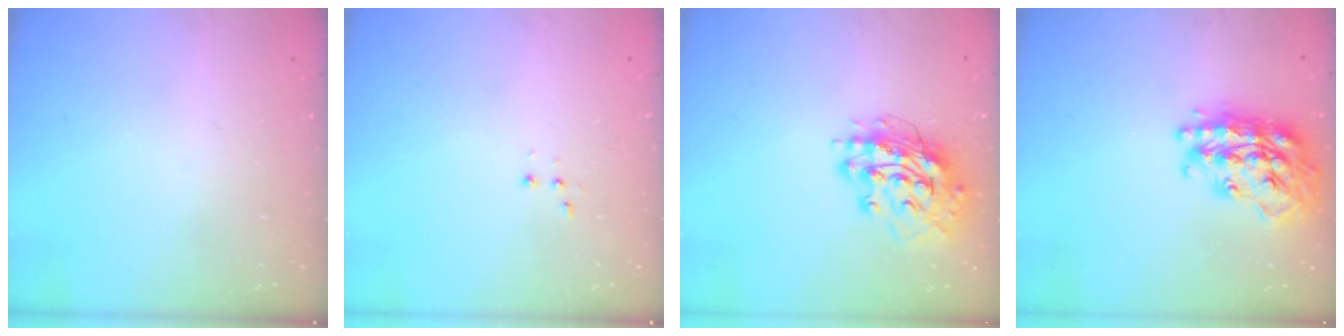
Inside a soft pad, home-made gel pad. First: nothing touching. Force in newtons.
{"total": 2.8, "press": 2.7, "slide": 0.7}
{"total": 15.2, "press": 15.1, "slide": 1.6}
{"total": 25.6, "press": 25.5, "slide": 2.2}